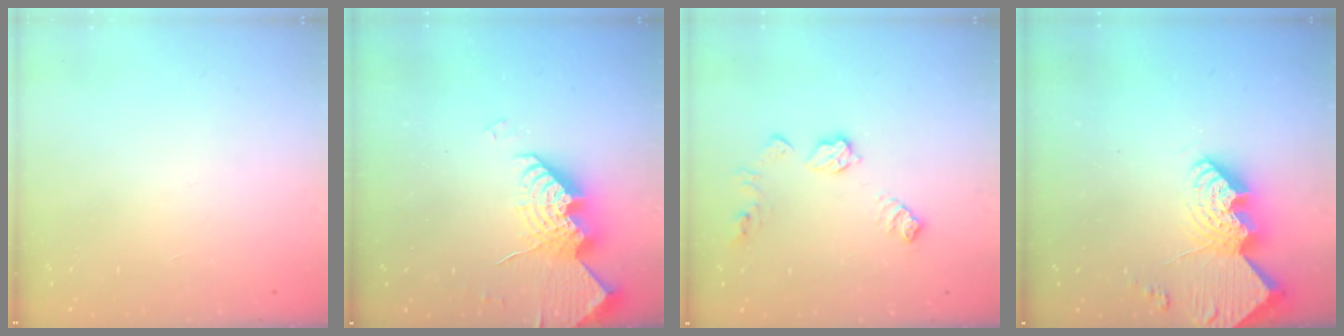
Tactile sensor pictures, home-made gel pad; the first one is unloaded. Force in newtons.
{"total": 15.2, "press": 15.2, "slide": 1.5}
{"total": 9.7, "press": 9.7, "slide": 0.6}
{"total": 13.9, "press": 13.9, "slide": 0.9}